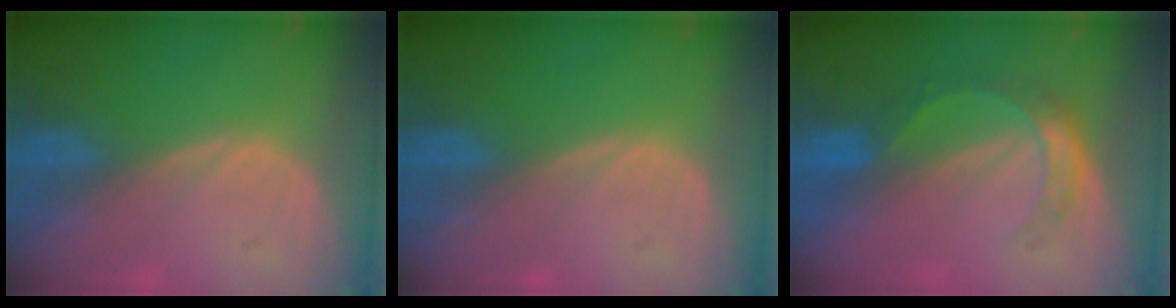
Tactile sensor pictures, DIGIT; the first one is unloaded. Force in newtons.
{"total": 0.0}
{"total": 5.4, "press": 4.7, "slide": 2.6}